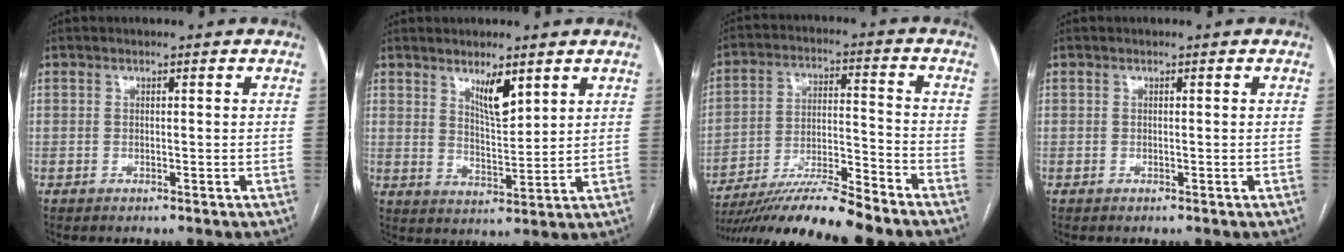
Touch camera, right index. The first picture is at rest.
{"total": 5.5, "force": [3.4, 1.4, 4.1], "torque": [-0.076, -0.008, 0.066]}
{"total": 14.3, "force": [-12.3, 0.4, 7.3], "torque": [-0.126, -0.007, -0.215]}
{"total": 0.0}